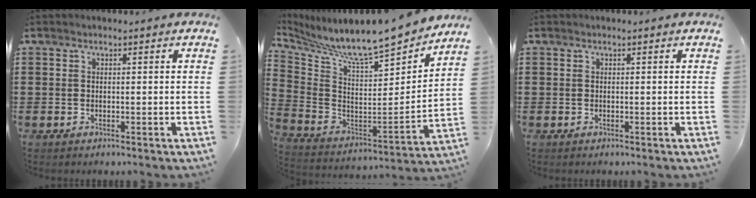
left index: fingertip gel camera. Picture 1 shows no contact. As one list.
[{"total": 9.0, "force": [8.3, 0.6, 3.4], "torque": [-0.089, -0.081, 0.130]}, {"total": 0.0}]